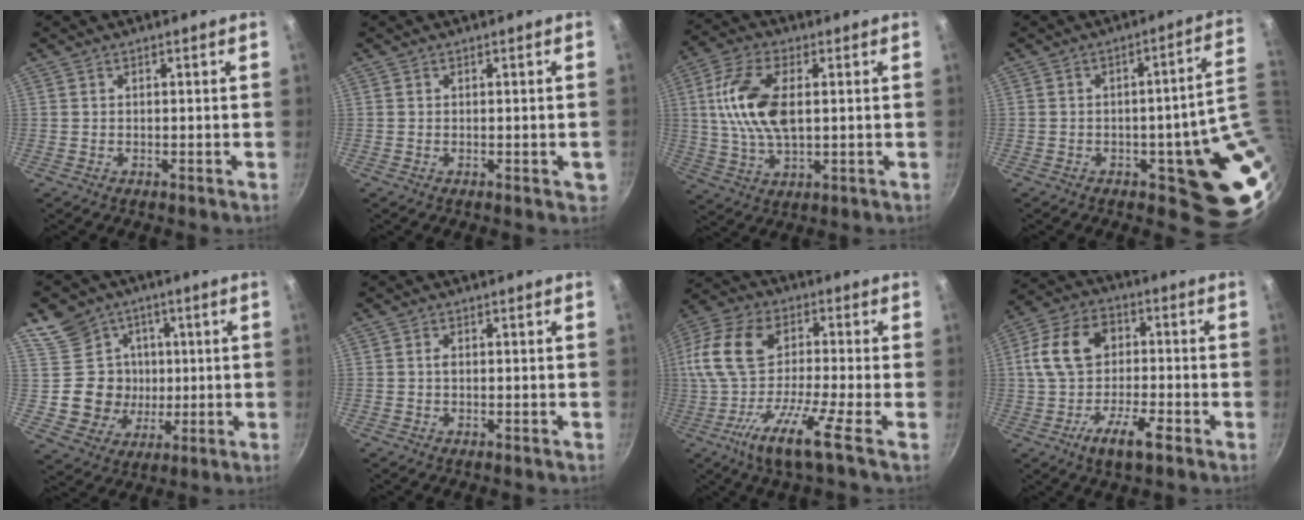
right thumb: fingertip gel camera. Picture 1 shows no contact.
{"total": 1.6, "force": [-0.3, 0.6, 1.5], "torque": [-0.011, 0.000, -0.005]}
{"total": 12.8, "force": [1.9, 6.6, 10.8], "torque": [-0.210, 0.006, 0.034]}
{"total": 13.7, "force": [0.0, 4.7, 12.9], "torque": [-0.105, -0.007, 0.007]}
{"total": 12.5, "force": [2.3, 11.8, 3.6], "torque": [-0.029, -0.008, 0.042]}
{"total": 0.6, "force": [0.0, 0.4, 0.5], "torque": [-0.010, 0.001, 0.001]}
{"total": 16.0, "force": [-5.2, 4.5, 14.4], "torque": [-0.300, 0.018, -0.134]}
{"total": 12.5, "force": [-3.6, 7.1, 9.7], "torque": [-0.168, 0.033, -0.084]}